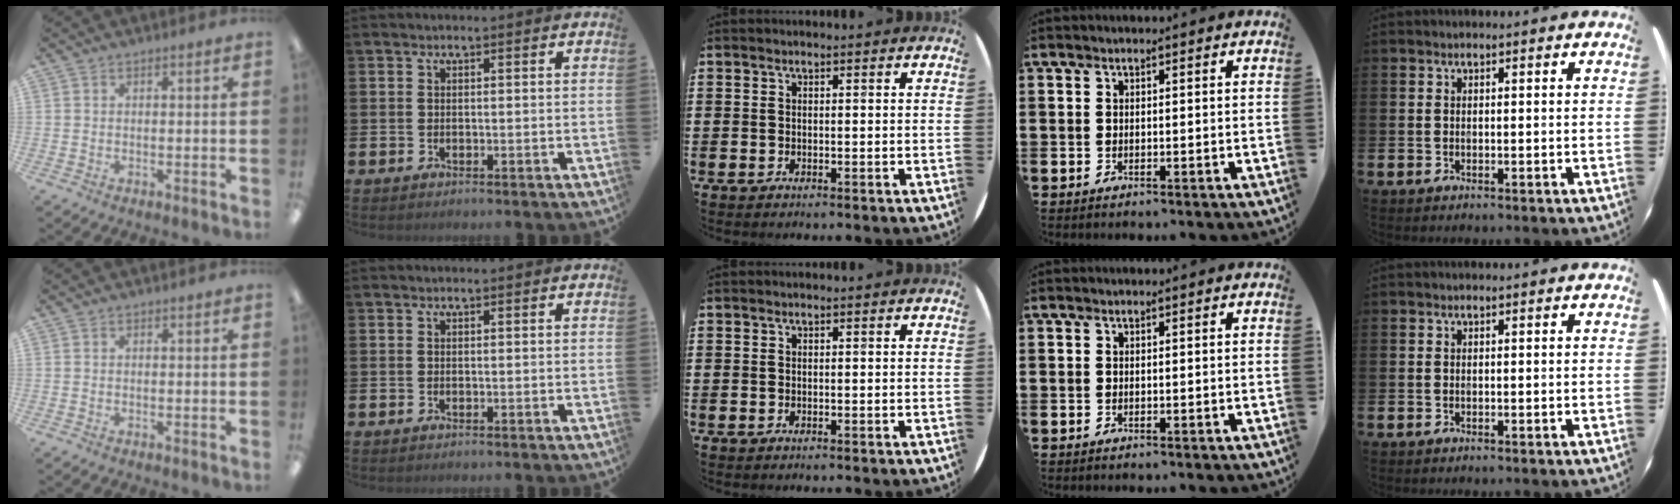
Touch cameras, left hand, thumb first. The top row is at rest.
{}